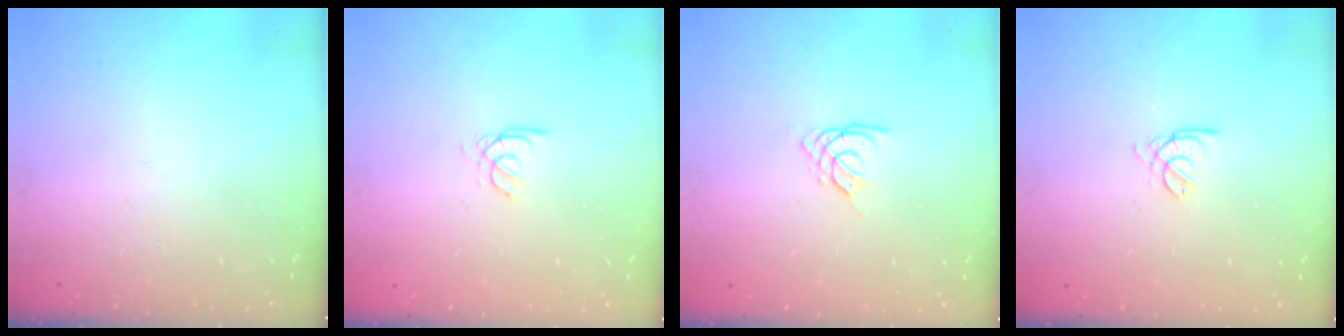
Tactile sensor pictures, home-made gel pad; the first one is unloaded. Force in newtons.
{"total": 2.4, "press": 2.4, "slide": 0.3}
{"total": 3.2, "press": 3.1, "slide": 0.7}
{"total": 2.2, "press": 2.1, "slide": 0.6}